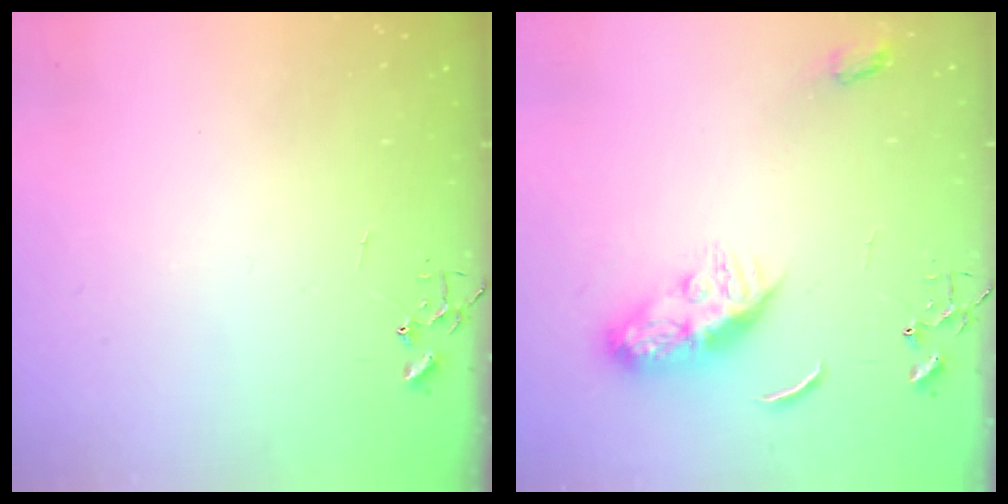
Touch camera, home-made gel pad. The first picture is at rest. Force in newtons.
{"total": 9.5, "press": 9.5, "slide": 0.2}